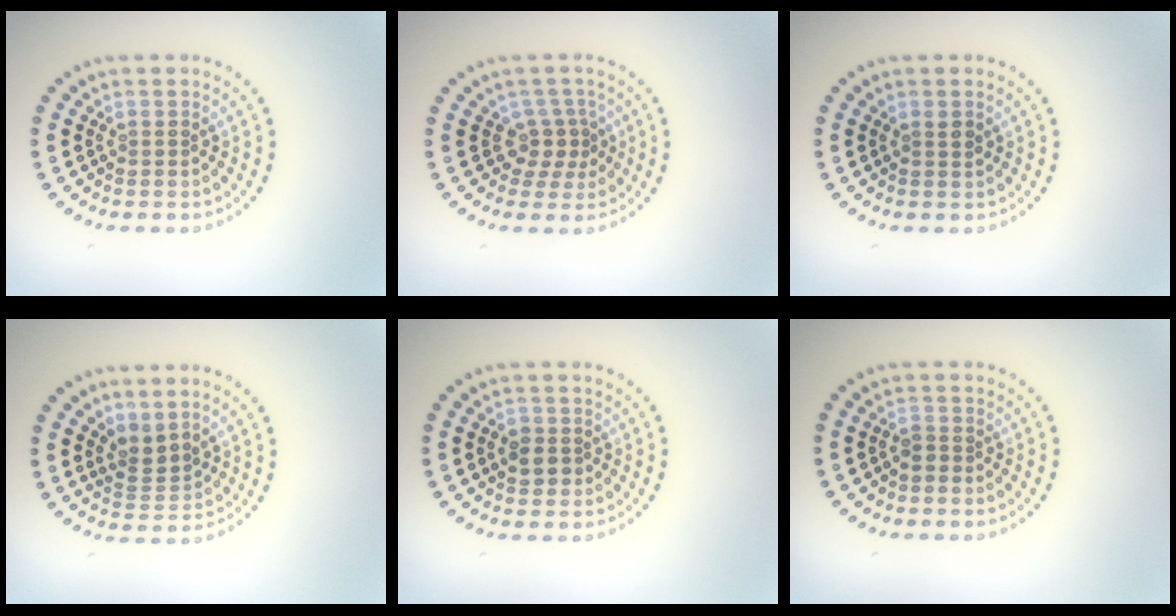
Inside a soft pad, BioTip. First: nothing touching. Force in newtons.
{"total": 2.4, "press": 1.7, "slide": 1.7}
{"total": 0.8, "press": 0.7, "slide": 0.4}
{"total": 2.3, "press": 1.5, "slide": 1.7}
{"total": 1.7, "press": 1.6, "slide": 0.5}
{"total": 0.8, "press": 0.6, "slide": 0.5}